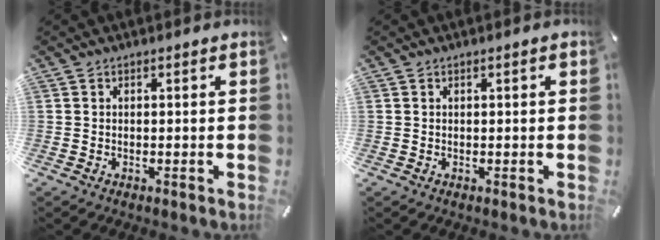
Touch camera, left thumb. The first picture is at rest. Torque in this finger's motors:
{"motor_torque": [-0.19, -0.57, 0.05, 0.11, 0.00]}